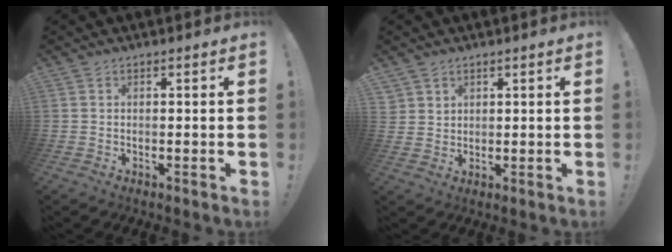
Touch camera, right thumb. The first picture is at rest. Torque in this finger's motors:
{"motor_torque": [-0.09, -0.17, -0.18, 0.16, -0.01]}